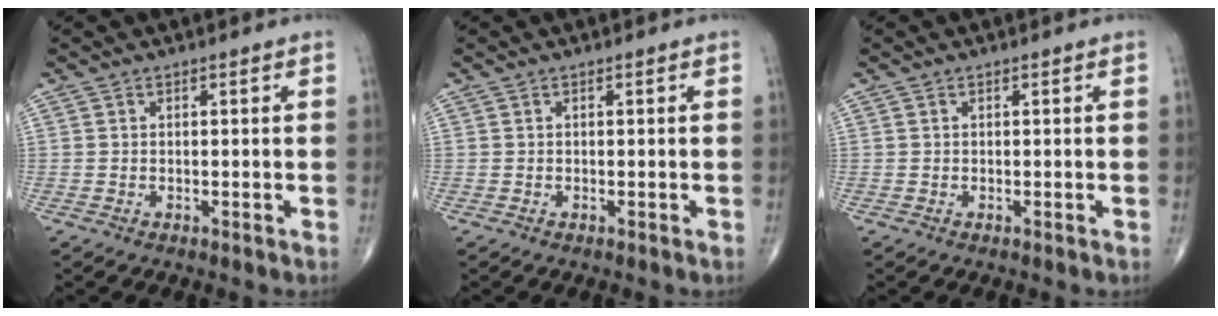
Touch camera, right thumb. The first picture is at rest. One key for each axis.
{"total": 0.0}
{"total": 0.0}